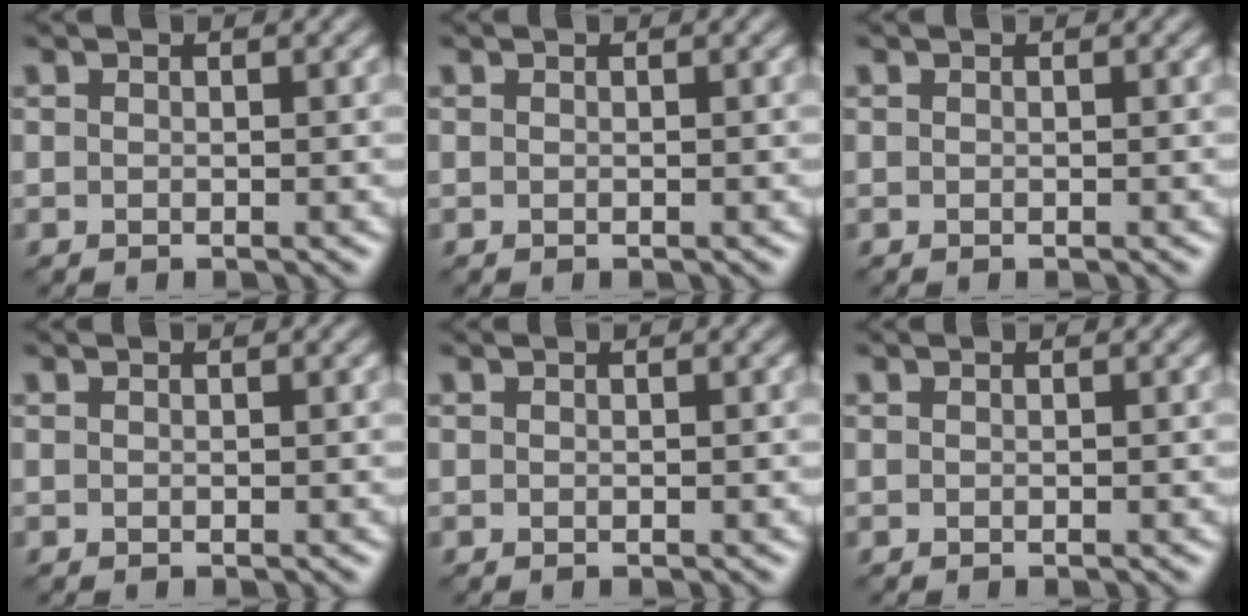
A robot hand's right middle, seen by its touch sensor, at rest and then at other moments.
{"total": 0.0}
{"total": 0.0}
{"total": 0.0}
{"total": 0.0}
{"total": 0.0}